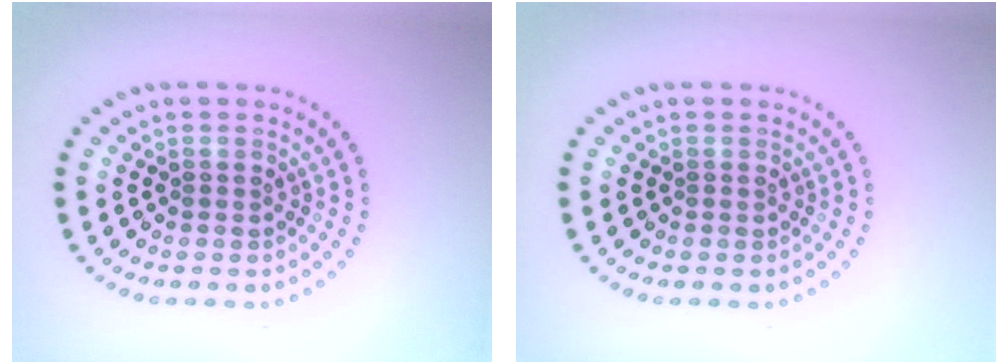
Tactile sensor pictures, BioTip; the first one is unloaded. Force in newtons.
{"total": 0.0}